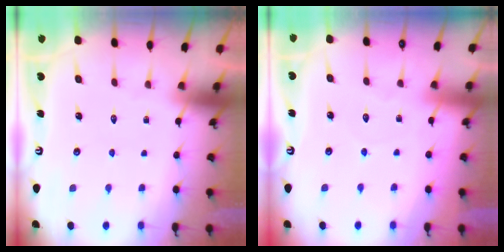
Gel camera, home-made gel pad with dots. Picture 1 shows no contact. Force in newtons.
{"total": 3.5, "press": 3.5, "slide": 0.5}